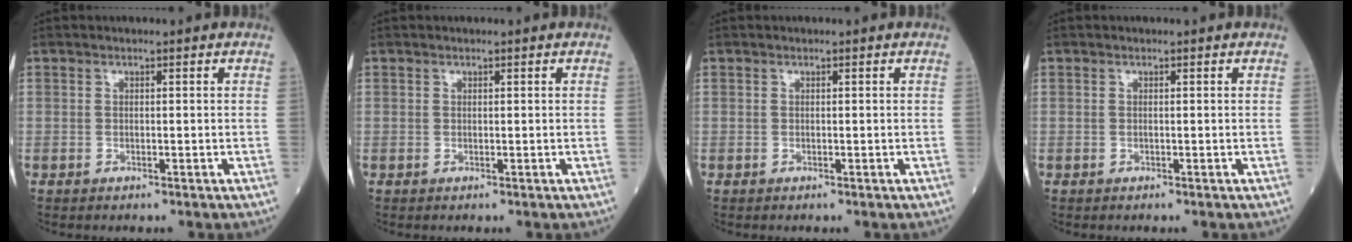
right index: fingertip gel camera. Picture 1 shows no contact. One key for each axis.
{"total": 0.0}
{"total": 0.0}
{"total": 0.0}